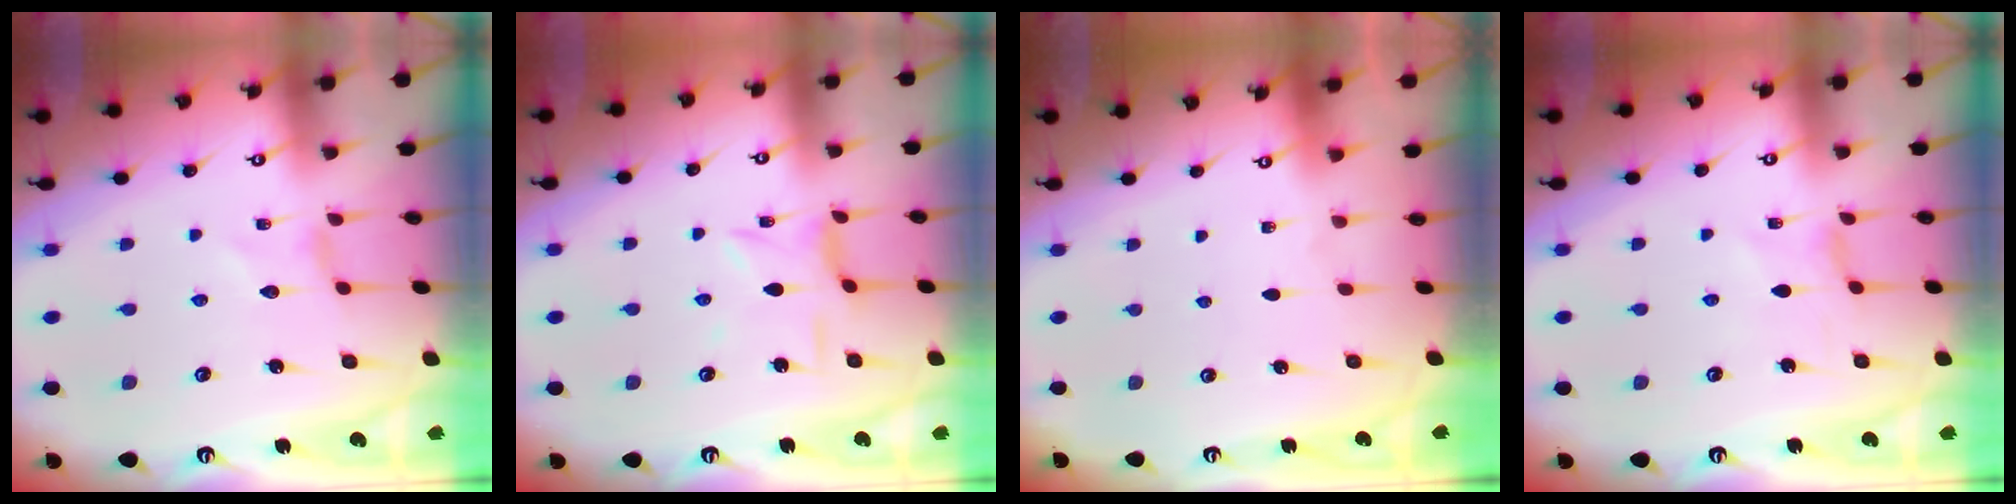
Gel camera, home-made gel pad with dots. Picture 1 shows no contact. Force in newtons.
{"total": 2.4, "press": 2.4, "slide": 0.4}
{"total": 0.0}
{"total": 0.0}